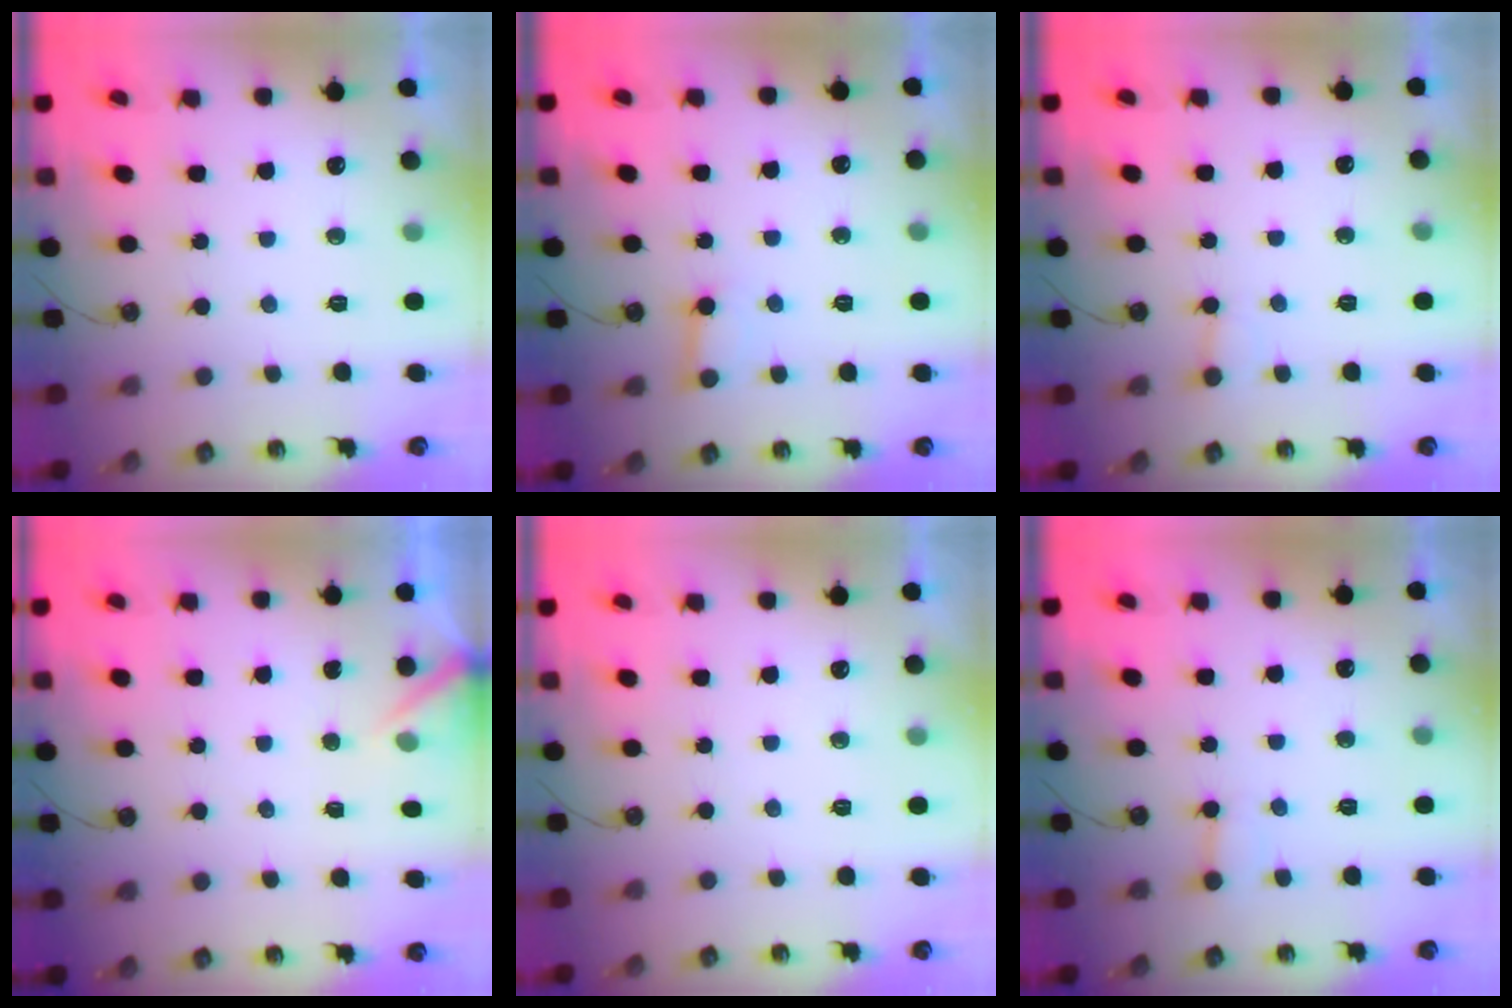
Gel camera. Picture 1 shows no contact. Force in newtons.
{"total": 5.7, "press": 5.7, "slide": 0.2}
{"total": 3.6, "press": 3.6, "slide": 0.4}
{"total": 3.7, "press": 3.7, "slide": 0.2}
{"total": 0.0}
{"total": 4.7, "press": 4.7, "slide": 0.3}